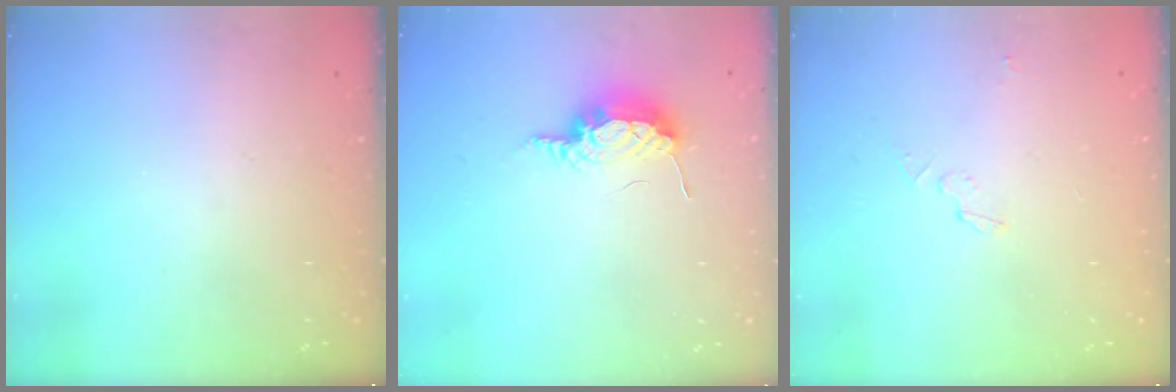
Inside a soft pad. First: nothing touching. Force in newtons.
{"total": 14.8, "press": 9.9, "slide": 11.1}
{"total": 3.2, "press": 3.2, "slide": 0.2}